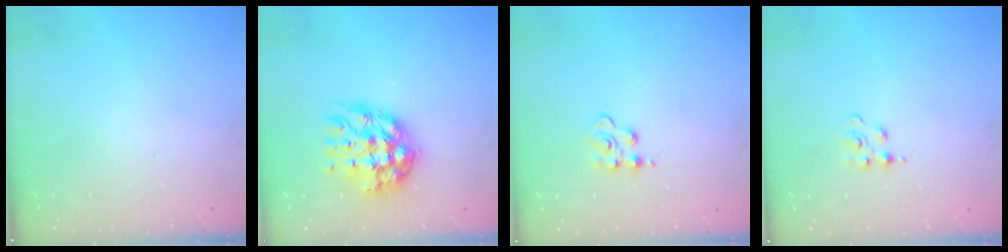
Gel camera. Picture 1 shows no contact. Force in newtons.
{"total": 15.0, "press": 15.0, "slide": 1.3}
{"total": 3.8, "press": 3.8, "slide": 0.5}
{"total": 2.3, "press": 2.3, "slide": 0.4}